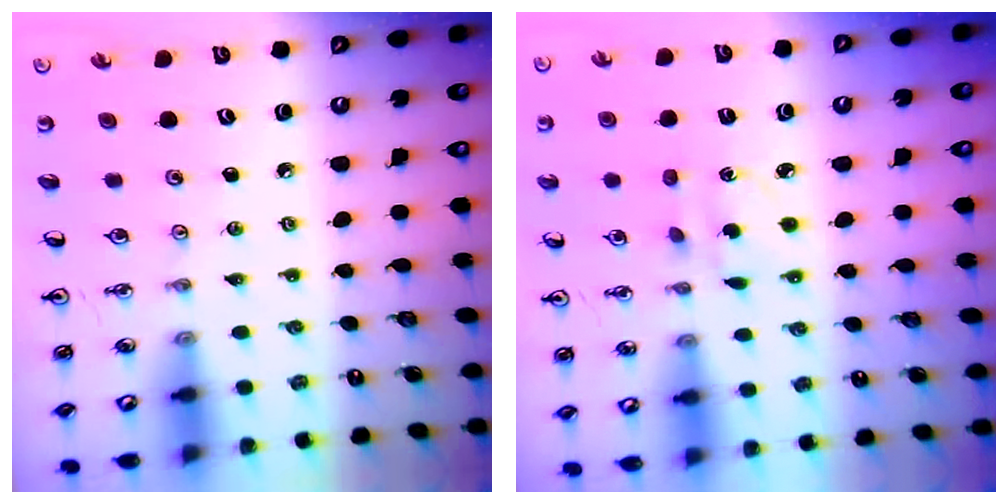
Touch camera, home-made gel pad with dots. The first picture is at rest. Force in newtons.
{"total": 3.6, "press": 3.5, "slide": 0.7}